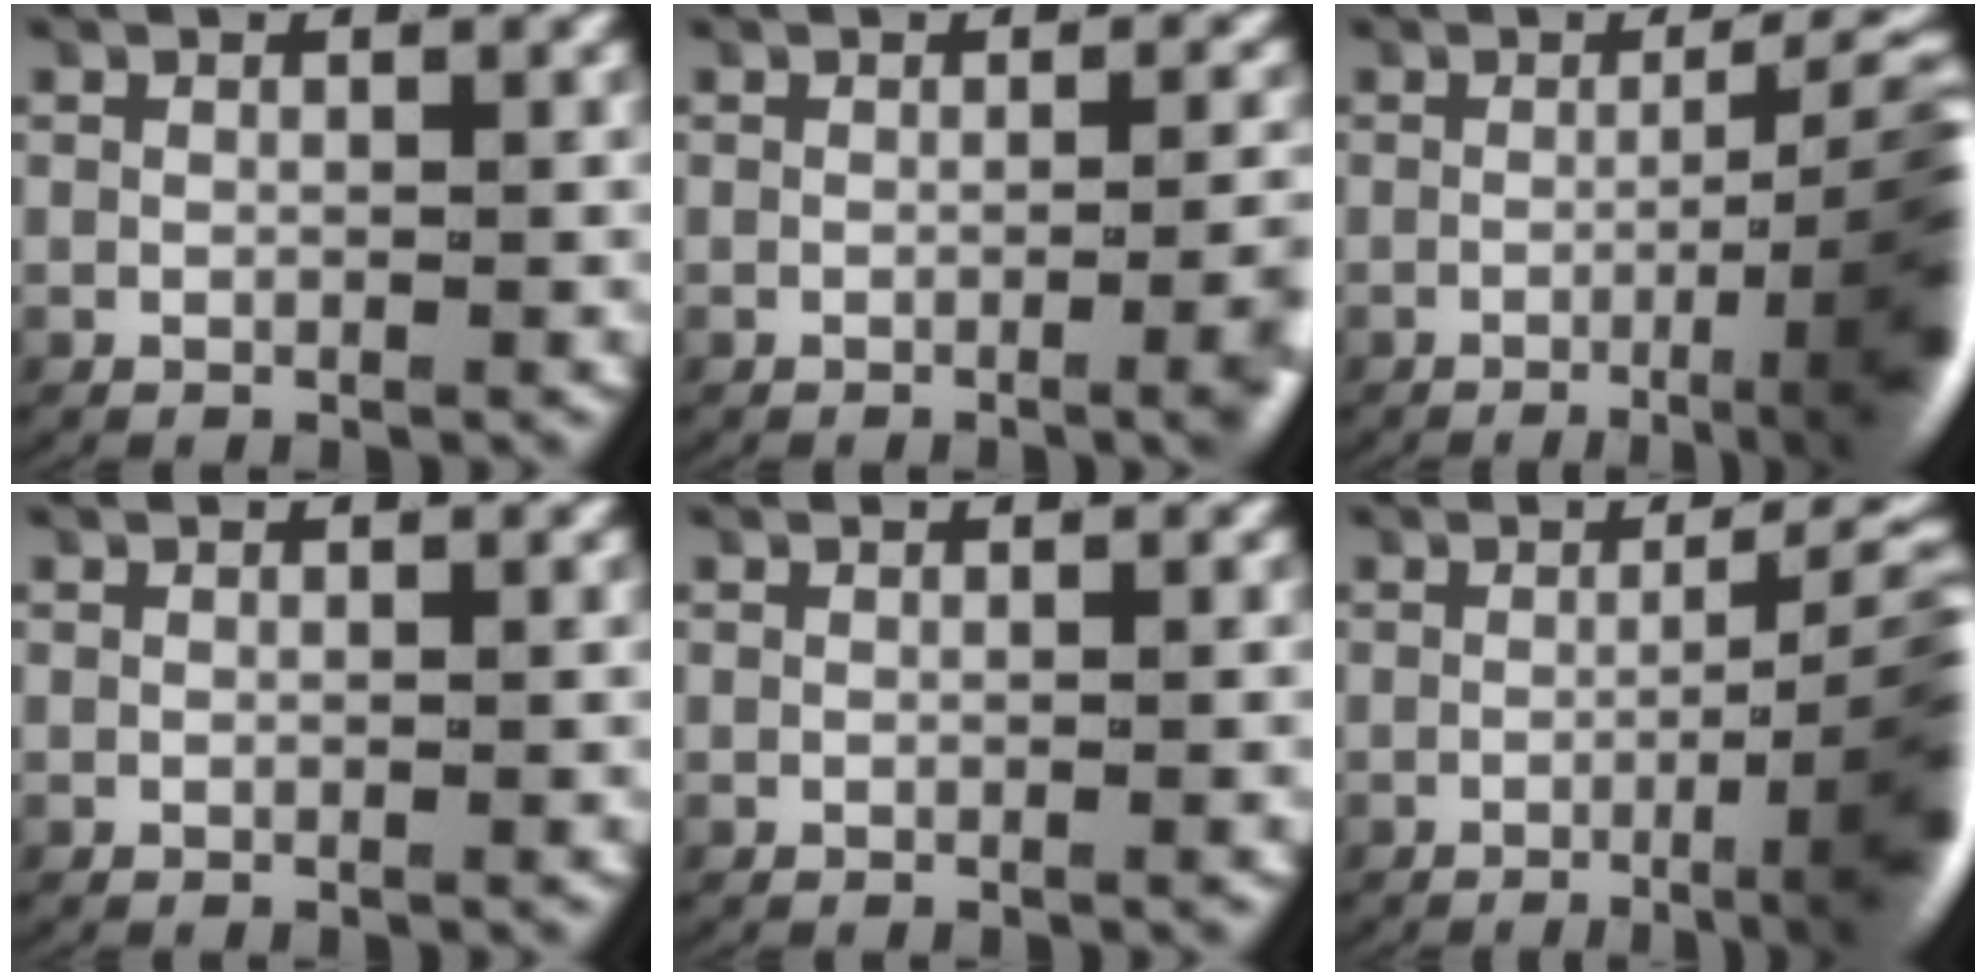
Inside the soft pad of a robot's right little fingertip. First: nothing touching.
{"total": 2.7, "force": [-0.8, 0.2, 2.6], "torque": [-0.027, 0.004, -0.016]}
{"total": 10.1, "force": [-2.9, 2.8, 9.2], "torque": [-0.094, -0.002, -0.048]}
{"total": 0.0}
{"total": 0.0}
{"total": 9.1, "force": [-2.5, 2.5, 8.4], "torque": [-0.084, 0.000, -0.044]}